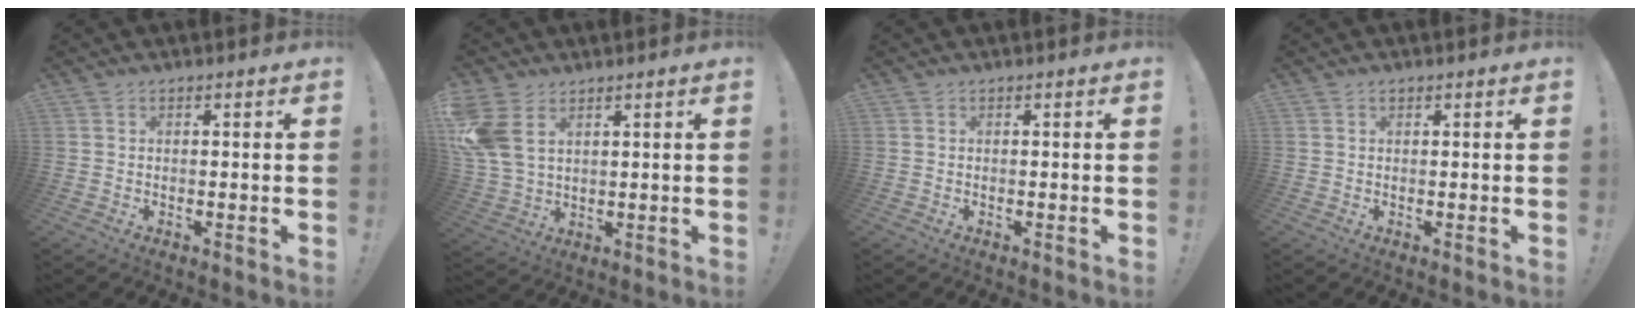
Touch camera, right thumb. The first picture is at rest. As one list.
[{"total": 9.9, "force": [4.2, 6.4, 6.3], "torque": [-0.130, -0.011, 0.087]}, {"total": 0.0}, {"total": 0.5, "force": [0.4, 0.3, 0.2], "torque": [0.001, -0.002, 0.006]}]